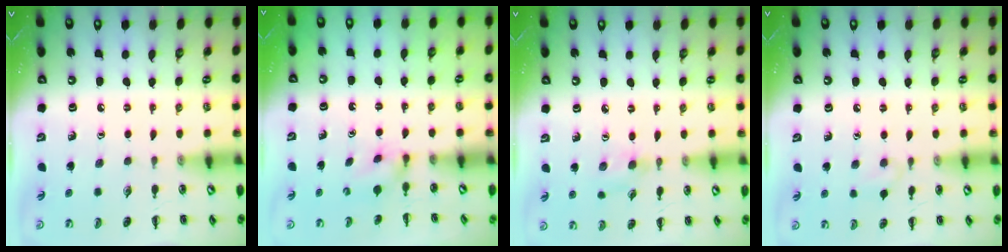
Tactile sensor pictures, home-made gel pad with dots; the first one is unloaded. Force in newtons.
{"total": 2.9, "press": 2.7, "slide": 1.1}
{"total": 4.0, "press": 3.7, "slide": 1.6}
{"total": 4.2, "press": 3.9, "slide": 1.5}